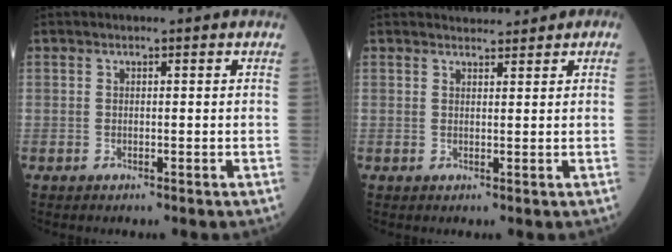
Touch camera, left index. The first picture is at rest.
{"total": 2.4, "force": [2.3, 0.4, 0.2], "torque": [-0.005, 0.014, 0.038]}